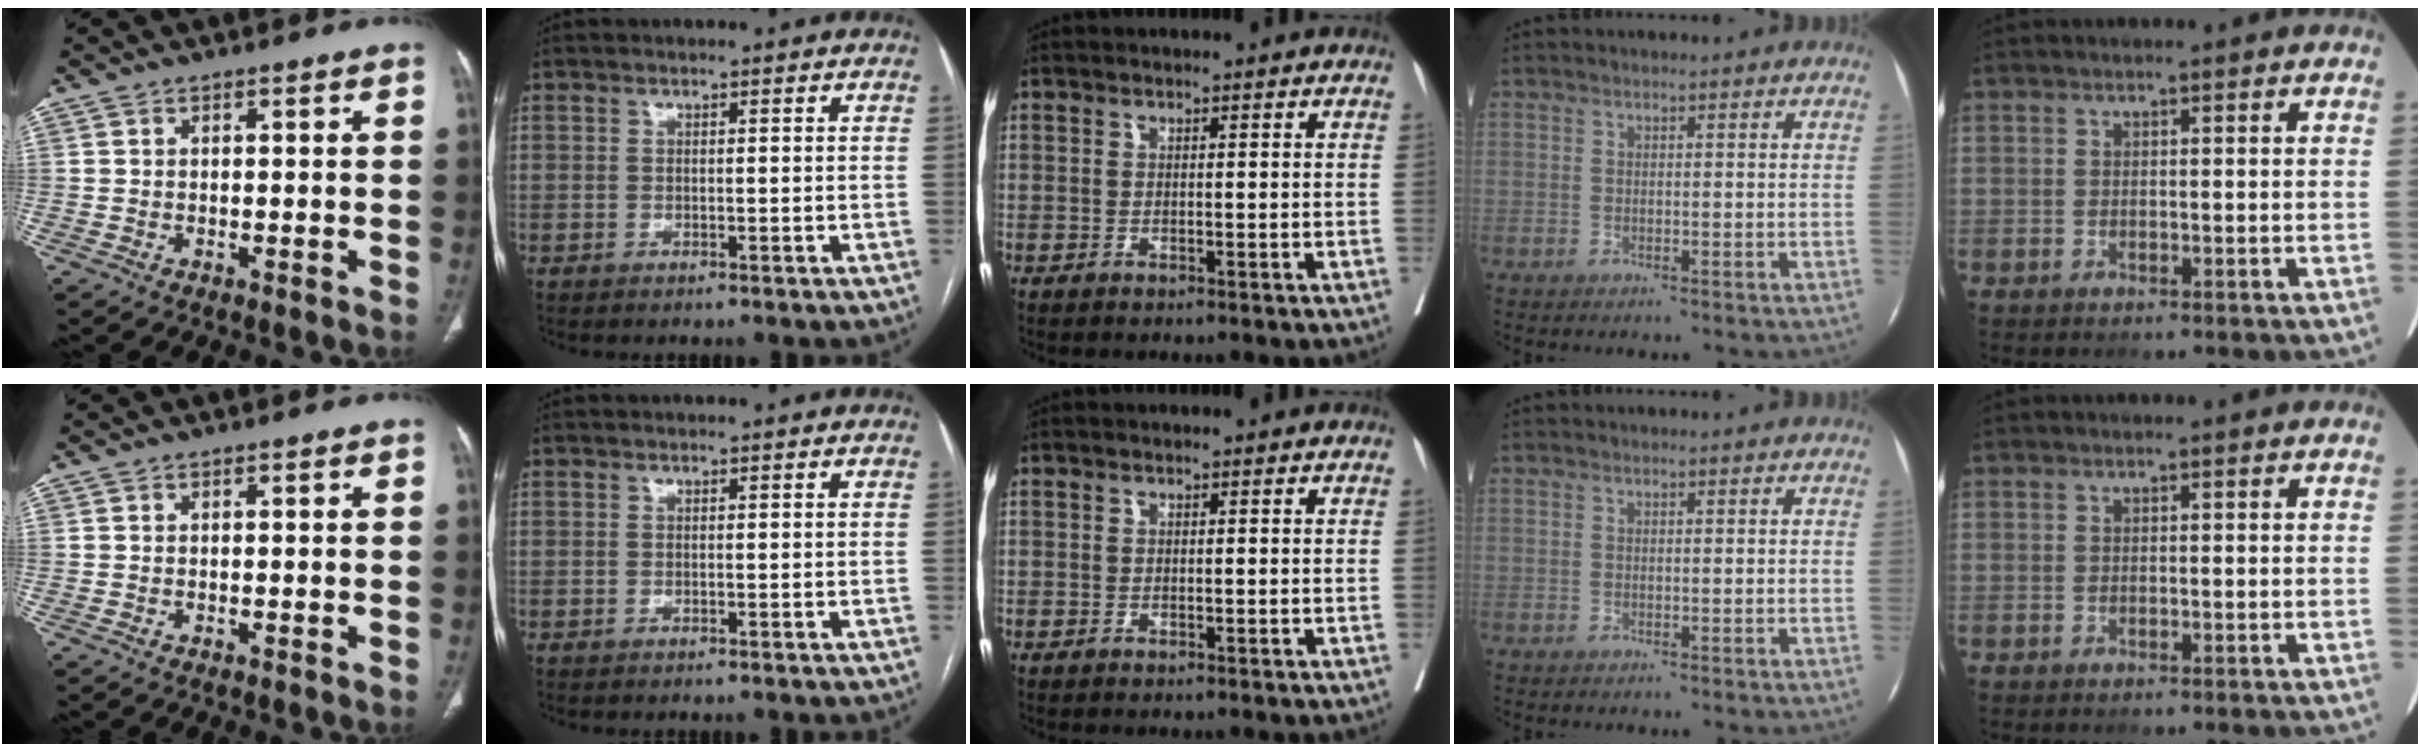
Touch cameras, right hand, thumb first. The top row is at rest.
{}